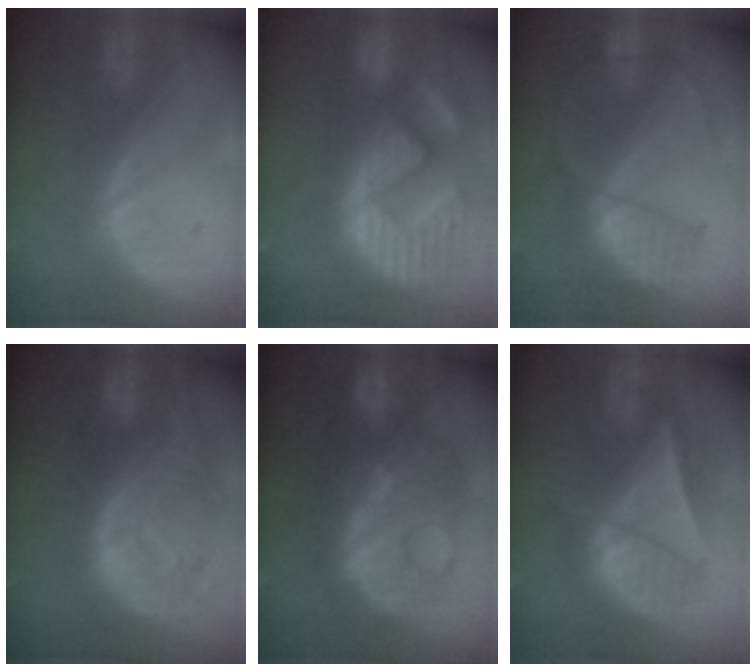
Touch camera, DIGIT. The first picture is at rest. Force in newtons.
{"total": 14.4, "press": 12.2, "slide": 7.6}
{"total": 6.3, "press": 5.6, "slide": 2.8}
{"total": 12.2, "press": 10.5, "slide": 6.2}
{"total": 12.3, "press": 12.2, "slide": 1.2}
{"total": 7.1, "press": 7.0, "slide": 0.9}